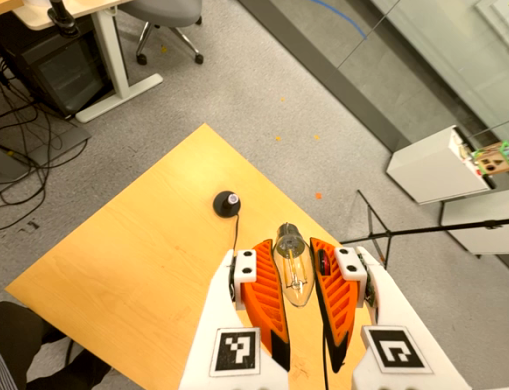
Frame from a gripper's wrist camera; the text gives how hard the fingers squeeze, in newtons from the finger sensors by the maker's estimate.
{"total": 19.5, "left": 22.3, "right": 16.7}